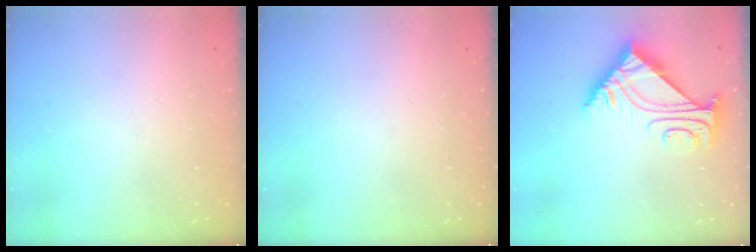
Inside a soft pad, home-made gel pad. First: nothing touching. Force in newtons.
{"total": 0.0}
{"total": 7.2, "press": 7.1, "slide": 0.9}